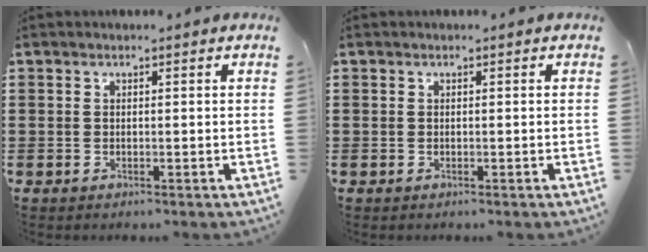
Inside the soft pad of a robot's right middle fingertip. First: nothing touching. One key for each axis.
{"total": 0.0}